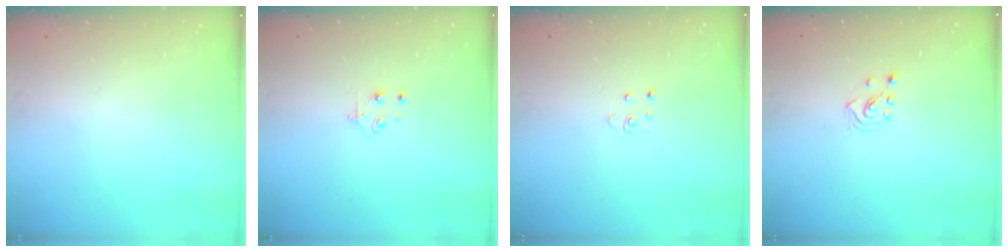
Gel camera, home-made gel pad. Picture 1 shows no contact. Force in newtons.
{"total": 4.4, "press": 4.4, "slide": 0.4}
{"total": 2.6, "press": 2.6, "slide": 0.3}
{"total": 2.5, "press": 2.4, "slide": 0.8}